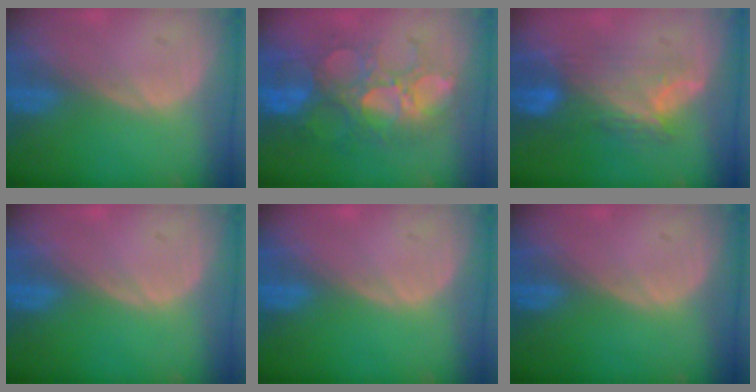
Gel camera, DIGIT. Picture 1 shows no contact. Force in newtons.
{"total": 10.8, "press": 9.9, "slide": 4.4}
{"total": 7.6, "press": 7.3, "slide": 2.3}
{"total": 0.0}
{"total": 0.0}
{"total": 0.0}